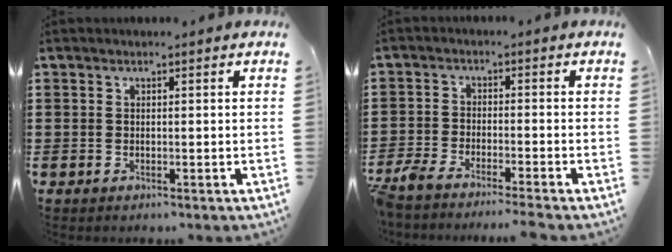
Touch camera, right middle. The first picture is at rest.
{"total": 3.9, "force": [-3.8, -0.1, 1.1], "torque": [-0.050, -0.016, -0.085]}